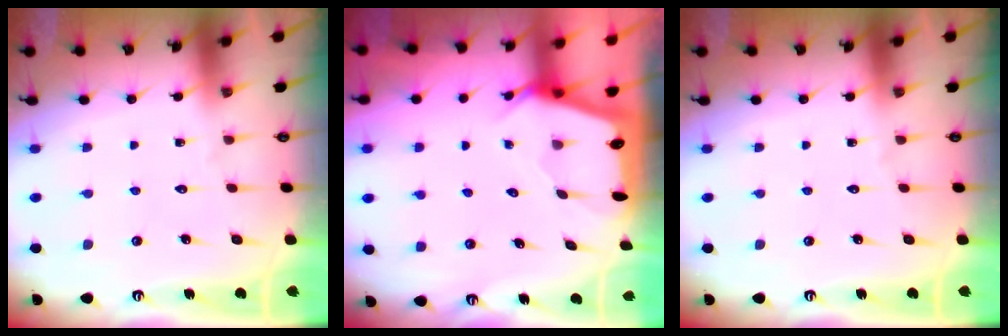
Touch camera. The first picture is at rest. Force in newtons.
{"total": 2.3, "press": 2.3, "slide": 0.3}
{"total": 0.0}